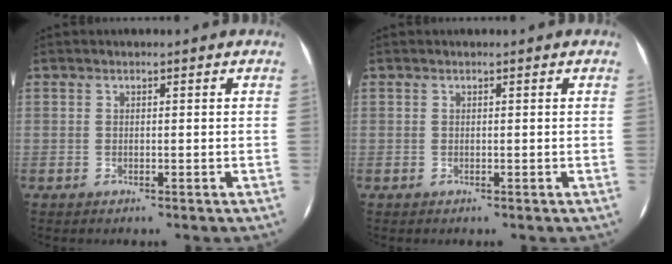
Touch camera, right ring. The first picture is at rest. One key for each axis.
{"total": 0.0}